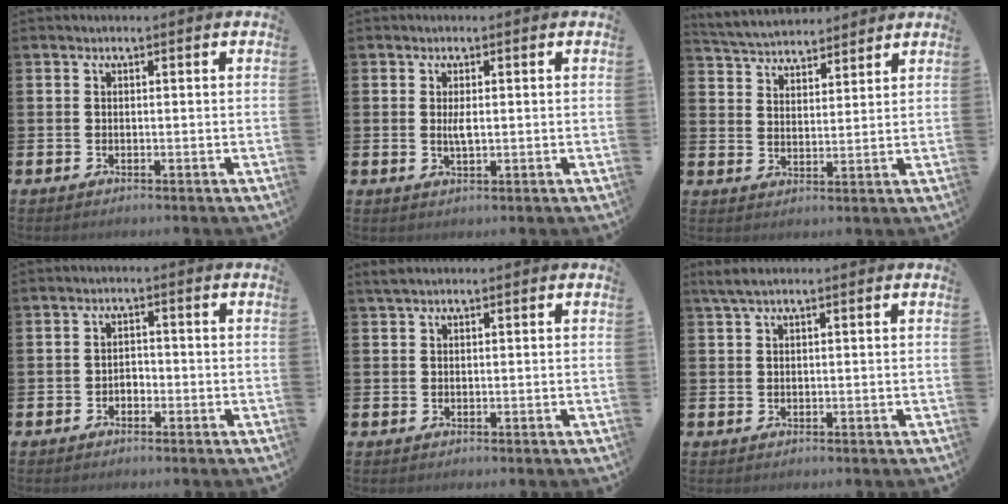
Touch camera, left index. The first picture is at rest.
{"total": 1.8, "force": [0.4, 0.5, 1.7], "torque": [-0.031, 0.001, 0.004]}
{"total": 4.7, "force": [4.6, 1.0, 0.0], "torque": [-0.023, -0.024, 0.084]}
{"total": 1.5, "force": [-1.1, 1.0, 0.3], "torque": [-0.007, 0.002, -0.025]}
{"total": 1.2, "force": [1.0, 0.2, 0.6], "torque": [-0.019, 0.005, 0.020]}
{"total": 1.9, "force": [1.3, 0.2, 1.4], "torque": [-0.034, 0.006, 0.025]}